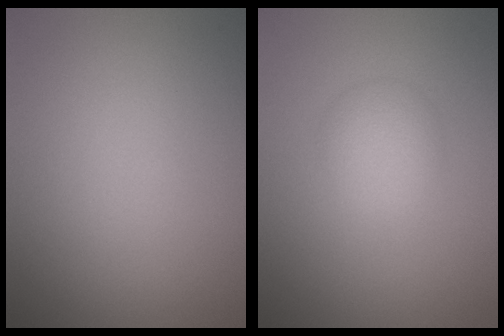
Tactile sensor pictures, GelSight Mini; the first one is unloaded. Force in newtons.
{"total": 2.5, "press": 2.5, "slide": 0.0}